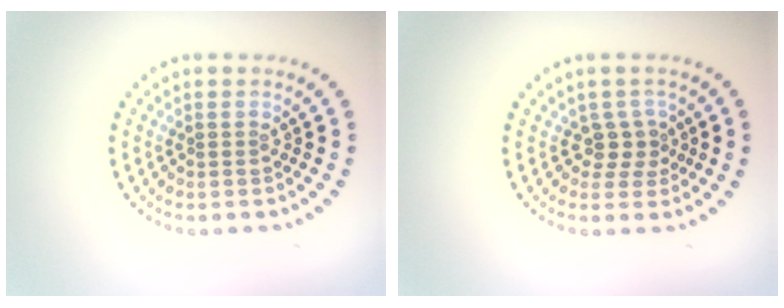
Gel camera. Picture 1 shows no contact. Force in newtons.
{"total": 1.8, "press": 1.3, "slide": 1.3}